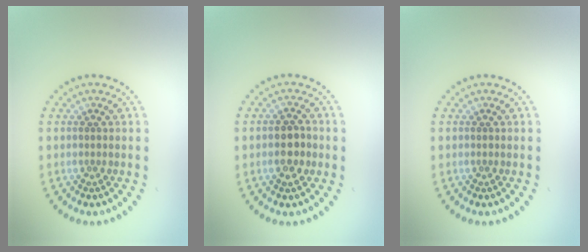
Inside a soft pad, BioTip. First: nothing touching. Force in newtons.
{"total": 2.4, "press": 2.4, "slide": 0.3}
{"total": 0.0}